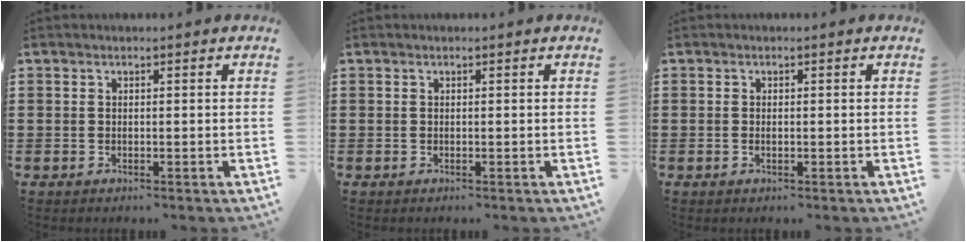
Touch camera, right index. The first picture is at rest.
{"total": 0.0}
{"total": 0.5, "force": [-0.1, 0.2, 0.5], "torque": [-0.011, -0.001, -0.001]}